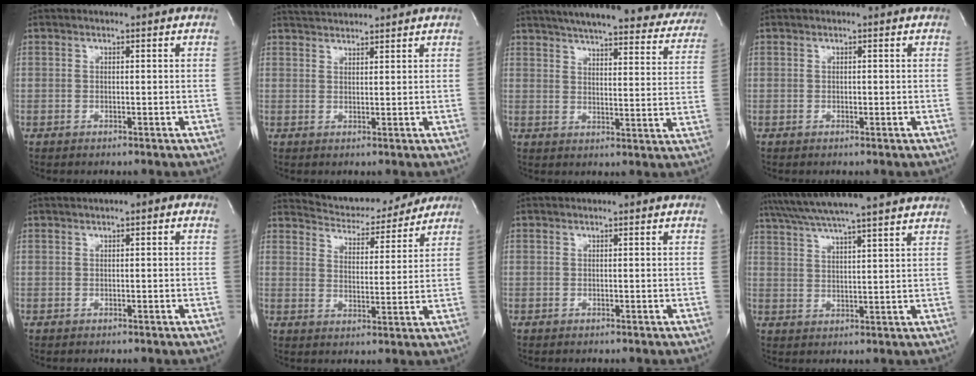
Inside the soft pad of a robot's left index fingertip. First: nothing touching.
{"total": 3.7, "force": [3.7, -0.4, 0.7], "torque": [-0.014, 0.017, 0.061]}
{"total": 30.1, "force": [26.2, 5.8, 13.6], "torque": [-0.209, -0.043, 0.308]}
{"total": 0.8, "force": [-0.8, 0.1, 0.1], "torque": [0.001, -0.010, -0.016]}
{"total": 1.4, "force": [0.6, 0.5, 1.2], "torque": [-0.014, 0.007, 0.004]}
{"total": 12.7, "force": [12.2, 3.1, 2.2], "torque": [-0.027, 0.004, 0.168]}
{"total": 0.0}
{"total": 19.6, "force": [17.4, -0.3, 9.0], "torque": [-0.160, 0.018, 0.243]}